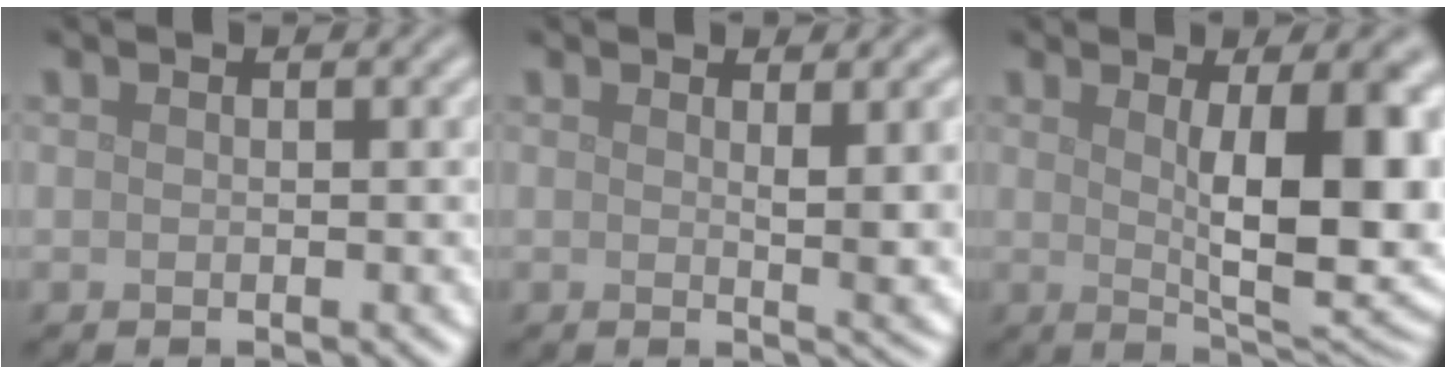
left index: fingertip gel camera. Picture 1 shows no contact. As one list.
[{"total": 4.8, "force": [1.0, 1.2, 4.5], "torque": [-0.051, -0.002, 0.016]}, {"total": 10.6, "force": [1.2, 3.2, 10.0], "torque": [-0.131, -0.007, 0.025]}]